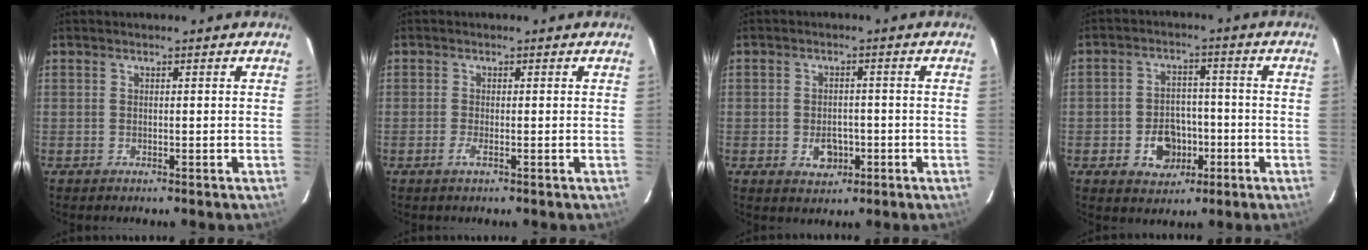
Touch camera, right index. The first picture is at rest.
{"total": 1.5, "force": [-0.7, 0.0, 1.3], "torque": [-0.029, -0.003, -0.016]}
{"total": 4.7, "force": [-1.6, 3.5, 2.7], "torque": [-0.049, 0.002, -0.017]}
{"total": 8.0, "force": [-3.1, 6.2, 3.9], "torque": [-0.088, 0.016, -0.035]}